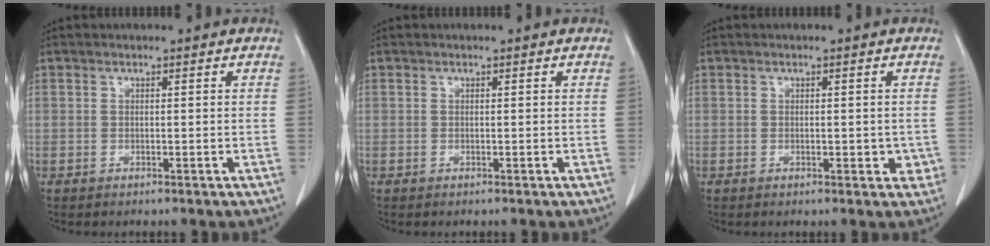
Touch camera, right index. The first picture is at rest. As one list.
[{"total": 0.0}, {"total": 2.6, "force": [-0.4, 1.4, 2.2], "torque": [-0.017, 0.001, -0.003]}]